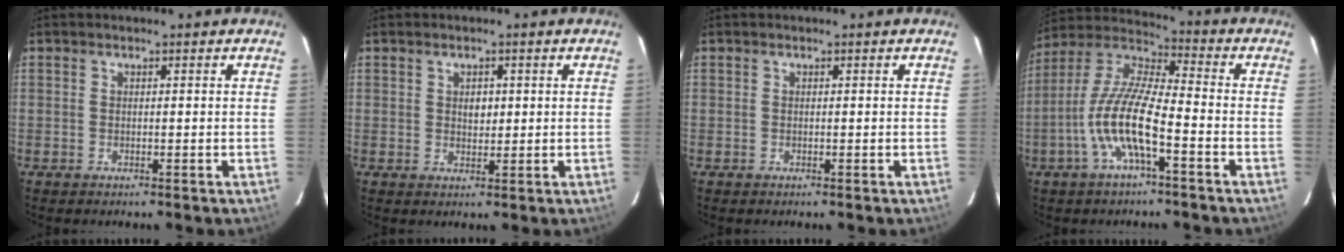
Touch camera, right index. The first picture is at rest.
{"total": 2.2, "force": [0.5, 1.6, 1.4], "torque": [-0.020, 0.004, 0.009]}
{"total": 0.0}
{"total": 12.8, "force": [-4.9, 2.6, 11.5], "torque": [-0.237, 0.001, -0.102]}